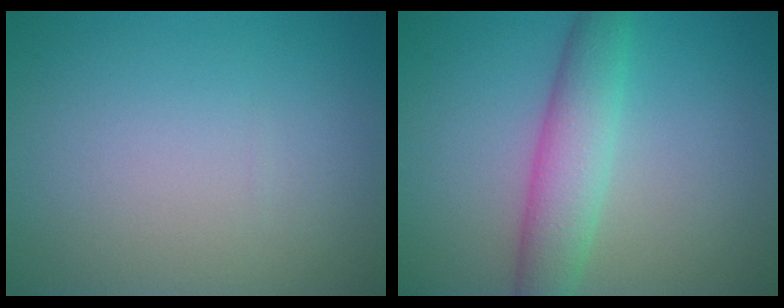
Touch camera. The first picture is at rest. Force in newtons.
{"total": 4.6, "press": 4.6, "slide": 0.0}